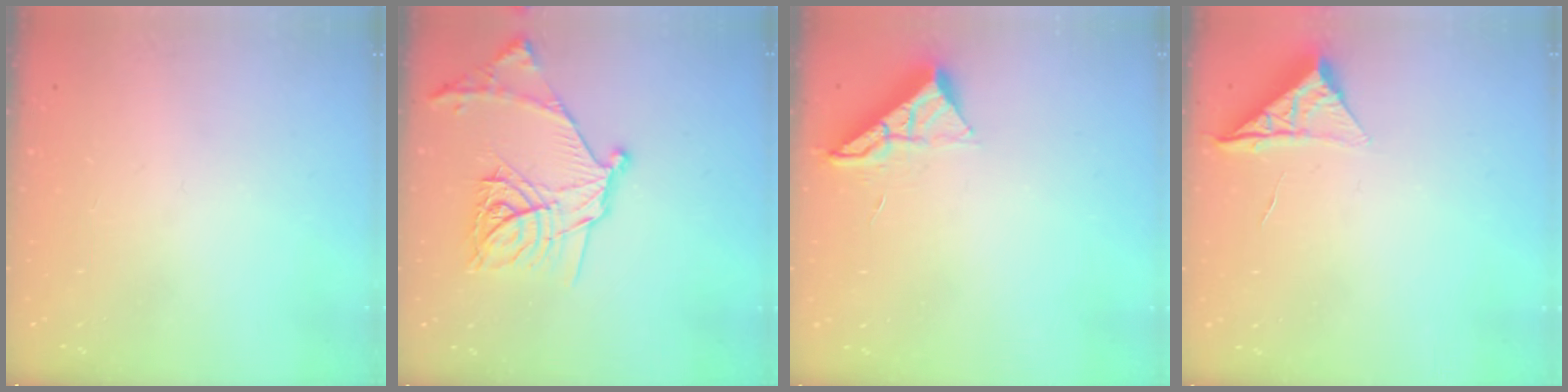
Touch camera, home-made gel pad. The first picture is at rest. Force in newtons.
{"total": 21.1, "press": 21.0, "slide": 1.2}
{"total": 7.1, "press": 7.1, "slide": 0.4}
{"total": 6.5, "press": 6.5, "slide": 0.3}